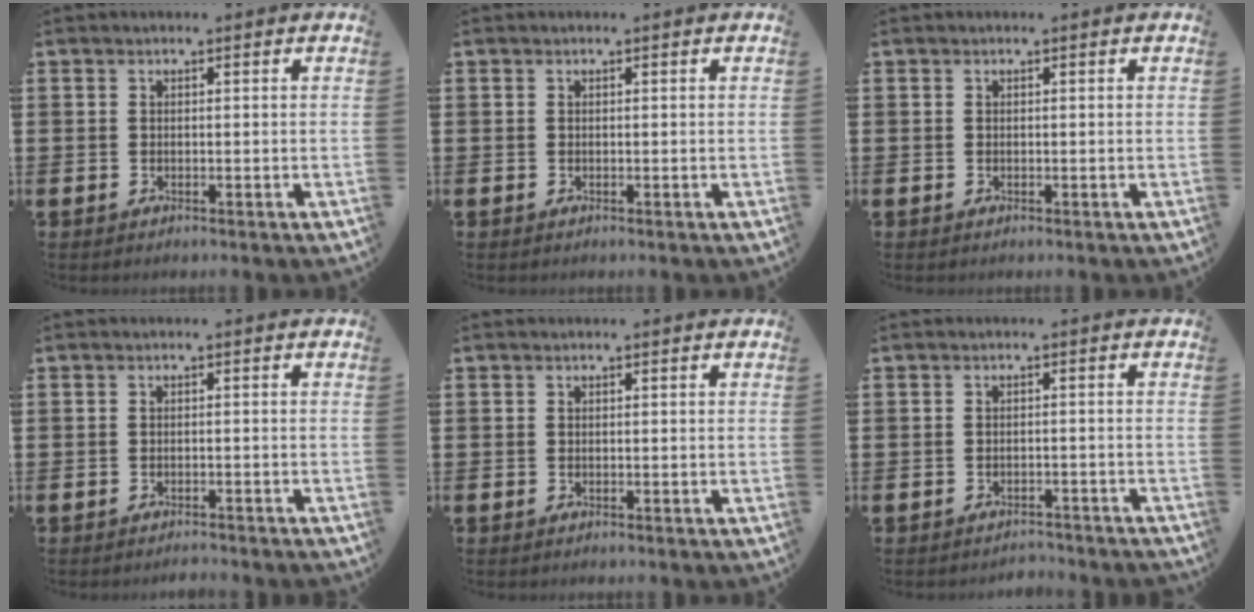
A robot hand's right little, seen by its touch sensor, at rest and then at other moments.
{"total": 0.0}
{"total": 0.0}
{"total": 0.9, "force": [-0.9, -0.1, 0.1], "torque": [-0.002, 0.000, -0.018]}
{"total": 0.0}
{"total": 1.5, "force": [-1.5, 0.0, -0.1], "torque": [-0.003, 0.004, -0.033]}